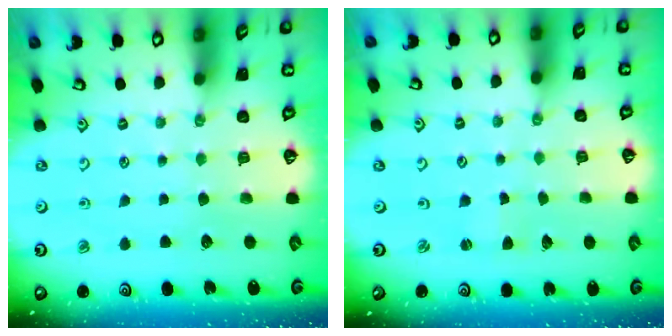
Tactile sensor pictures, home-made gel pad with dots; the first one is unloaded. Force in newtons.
{"total": 0.8, "press": 0.8, "slide": 0.1}